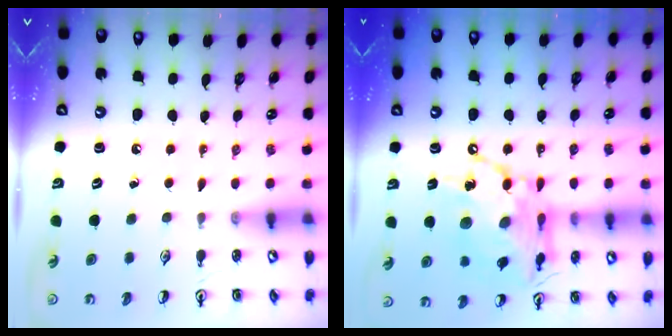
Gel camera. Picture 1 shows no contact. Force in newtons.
{"total": 18.3, "press": 18.2, "slide": 1.8}